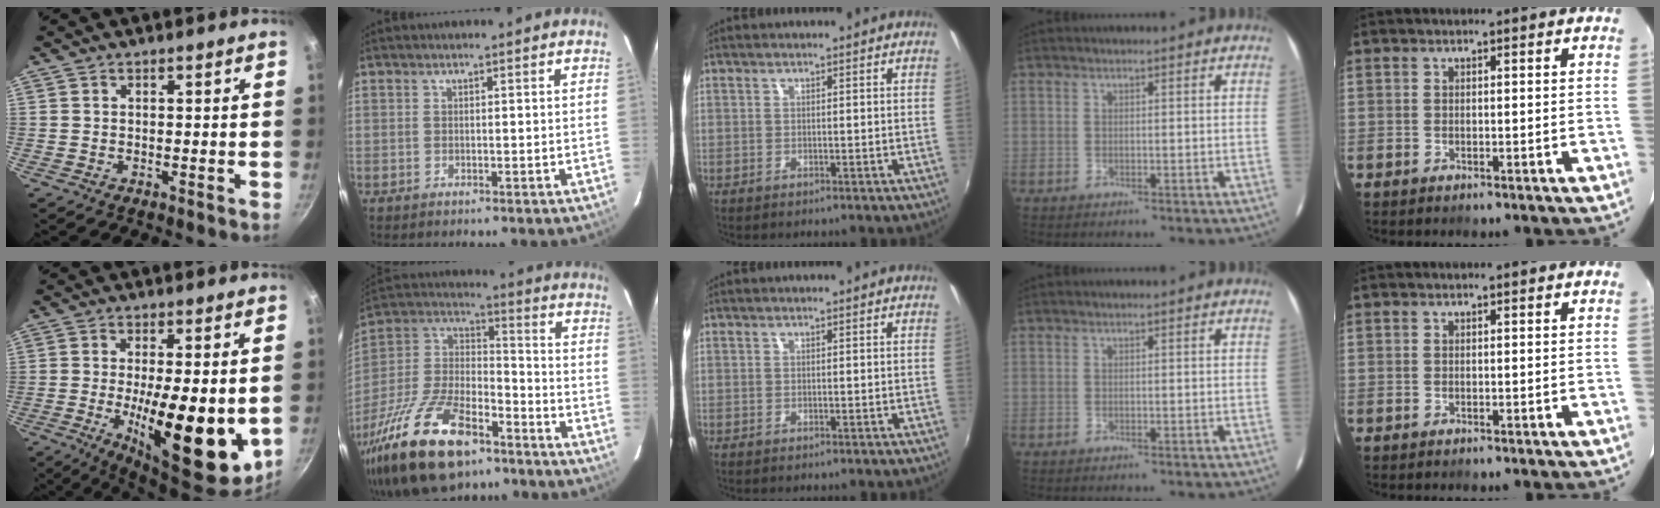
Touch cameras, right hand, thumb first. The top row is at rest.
{"thumb": {"total": 16.5, "force": [-2.1, 5.7, 15.4], "torque": [-0.219, -0.011, -0.024]}, "index": {"total": 28.5, "force": [-17.9, 12.7, 18.2], "torque": [-0.386, -0.023, -0.303]}}